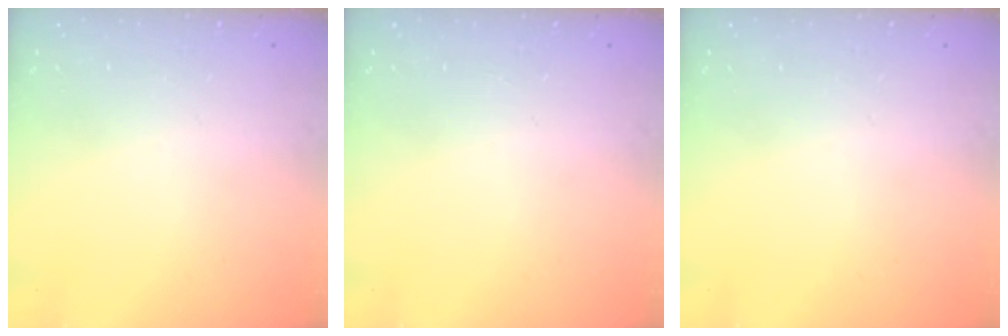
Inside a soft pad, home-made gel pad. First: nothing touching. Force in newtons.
{"total": 0.0}
{"total": 0.0}